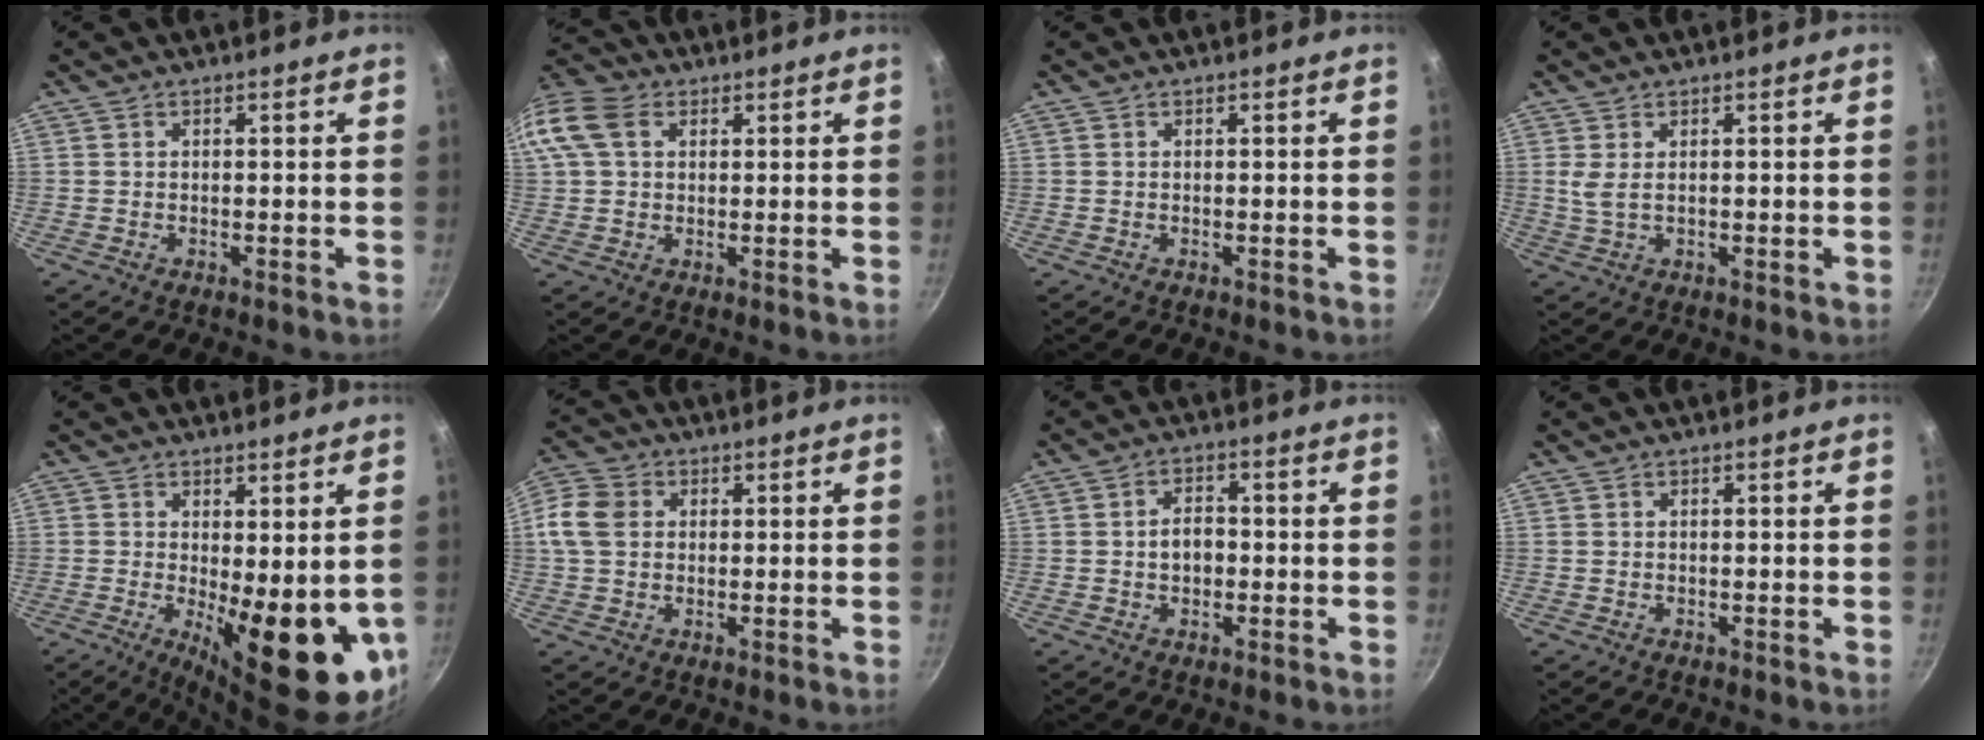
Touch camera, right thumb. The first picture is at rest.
{"total": 13.1, "force": [3.9, 9.6, 8.0], "torque": [-0.174, 0.026, 0.063]}
{"total": 0.0}
{"total": 2.7, "force": [0.7, 1.0, 2.4], "torque": [-0.049, -0.003, 0.017]}
{"total": 14.8, "force": [-1.5, 5.3, 13.7], "torque": [-0.158, -0.025, -0.005]}
{"total": 14.3, "force": [2.4, 11.7, 8.0], "torque": [-0.187, 0.028, 0.034]}
{"total": 4.5, "force": [-0.4, 3.2, 3.1], "torque": [-0.032, 0.014, -0.007]}
{"total": 0.0}